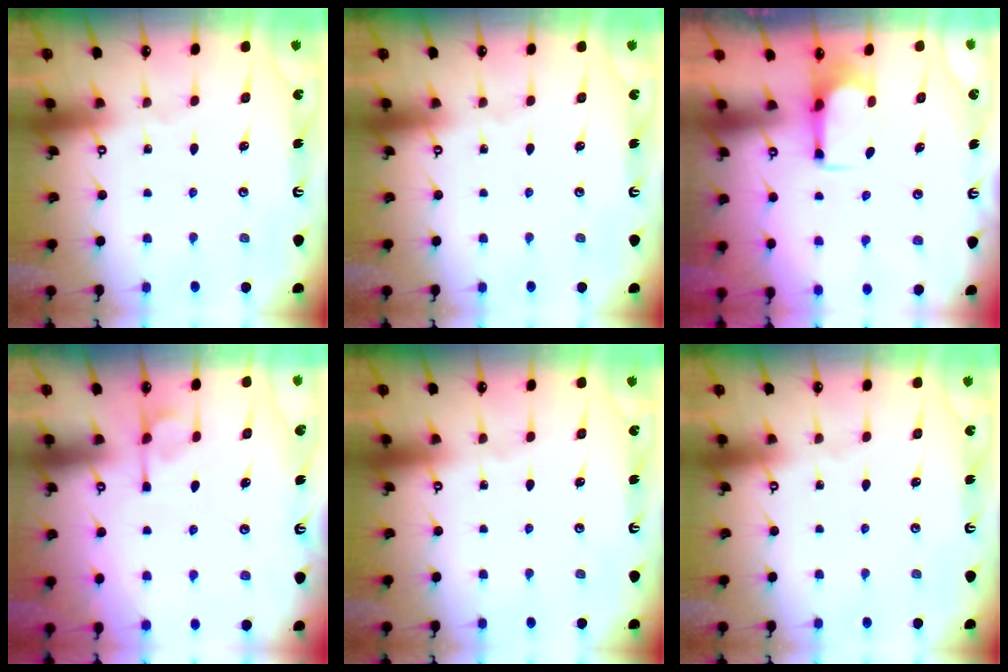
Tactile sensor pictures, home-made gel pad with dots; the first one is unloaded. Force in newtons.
{"total": 0.0}
{"total": 2.7, "press": 2.6, "slide": 1.0}
{"total": 1.2, "press": 0.6, "slide": 1.1}
{"total": 0.0}
{"total": 0.0}